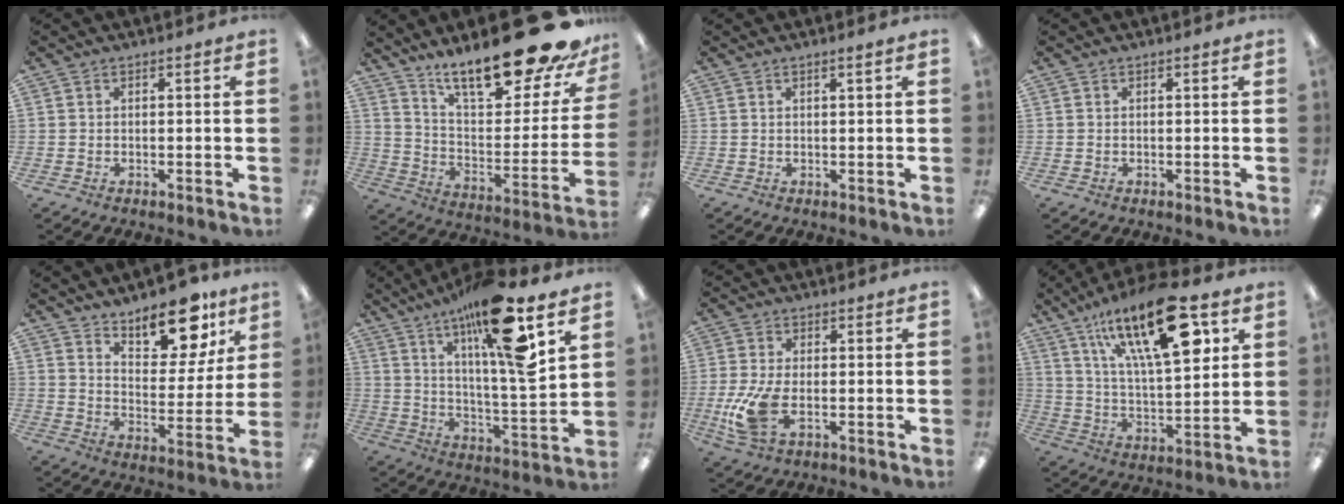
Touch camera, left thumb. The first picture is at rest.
{"total": 26.2, "force": [19.4, 7.3, 16.0], "torque": [-0.231, -0.134, 0.317]}
{"total": 1.4, "force": [0.7, 0.1, 1.2], "torque": [-0.023, 0.000, 0.012]}
{"total": 0.0}
{"total": 14.8, "force": [11.5, 6.2, 7.0], "torque": [-0.085, -0.075, 0.198]}
{"total": 19.9, "force": [12.2, 3.7, 15.2], "torque": [-0.257, -0.060, 0.187]}
{"total": 10.9, "force": [-2.4, 5.5, 9.1], "torque": [-0.186, -0.009, -0.039]}
{"total": 24.5, "force": [13.0, 9.0, 18.8], "torque": [-0.298, -0.058, 0.208]}